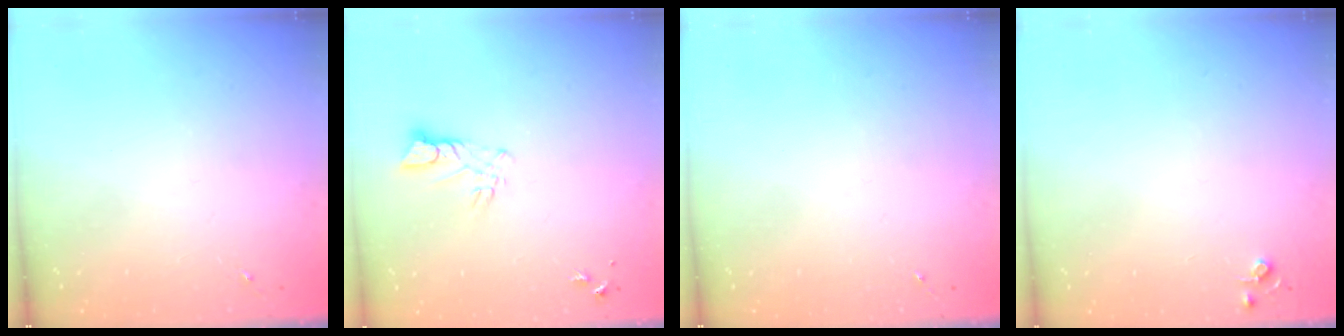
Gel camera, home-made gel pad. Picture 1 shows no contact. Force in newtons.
{"total": 4.8, "press": 4.8, "slide": 0.5}
{"total": 0.0}
{"total": 3.8, "press": 3.8, "slide": 0.5}